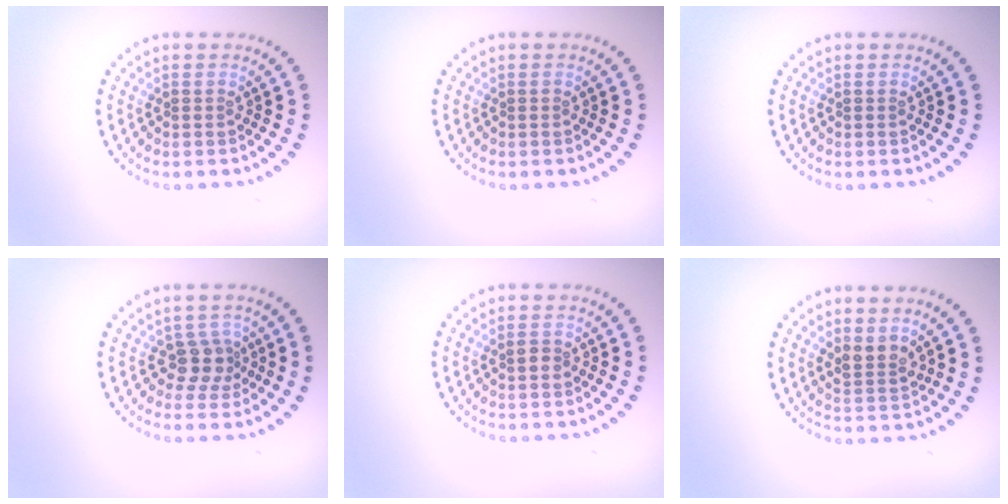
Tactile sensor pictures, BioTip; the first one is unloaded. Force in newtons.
{"total": 0.0}
{"total": 0.0}
{"total": 2.5, "press": 2.0, "slide": 1.5}
{"total": 1.0, "press": 1.0, "slide": 0.0}
{"total": 2.0, "press": 1.7, "slide": 1.1}